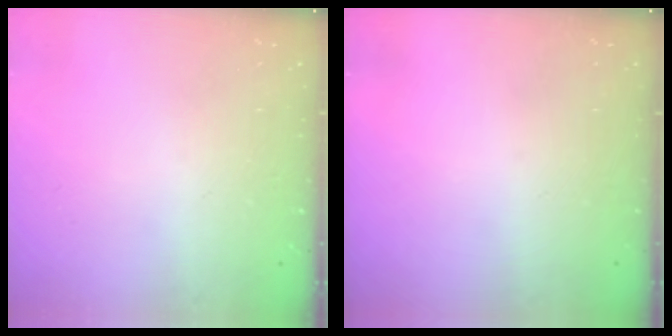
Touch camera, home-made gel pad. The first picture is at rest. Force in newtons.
{"total": 0.0}